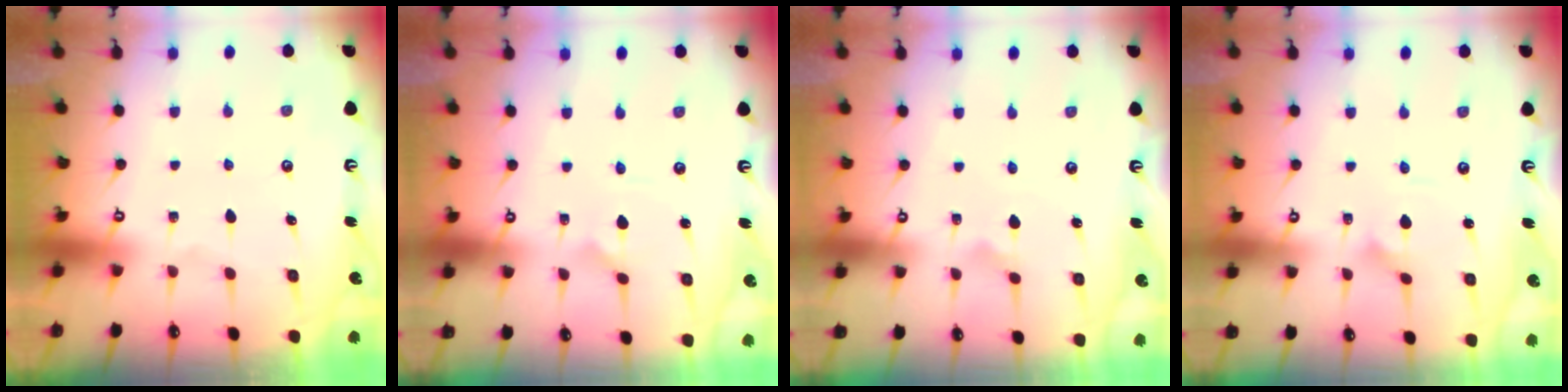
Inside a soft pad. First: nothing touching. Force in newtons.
{"total": 2.1, "press": 2.1, "slide": 0.5}
{"total": 1.5, "press": 1.5, "slide": 0.0}
{"total": 2.3, "press": 2.3, "slide": 0.1}